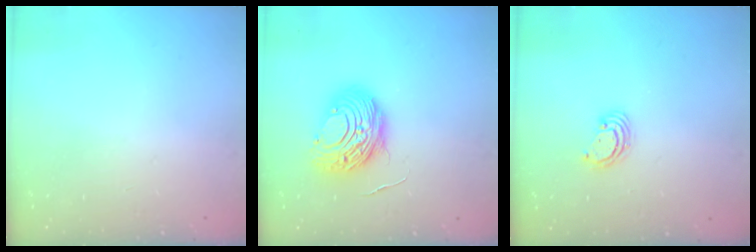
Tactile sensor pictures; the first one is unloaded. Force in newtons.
{"total": 12.0, "press": 12.0, "slide": 0.9}
{"total": 3.3, "press": 3.3, "slide": 0.4}